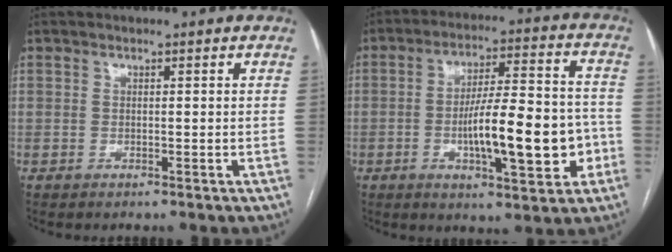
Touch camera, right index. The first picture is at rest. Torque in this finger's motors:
{"motor_torque": [0.98, -0.11, 0.49, 0.18]}